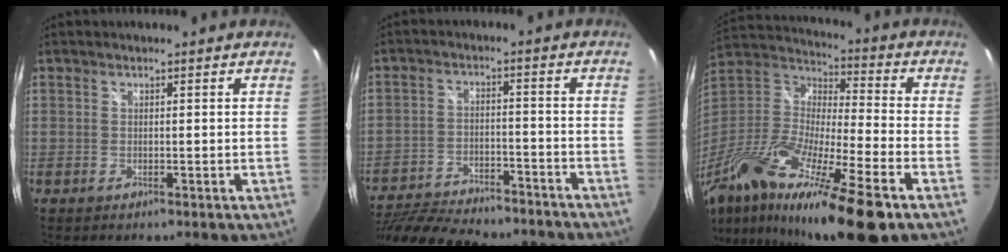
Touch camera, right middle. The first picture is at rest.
{"total": 23.4, "force": [-19.8, 6.5, 10.6], "torque": [-0.220, -0.030, -0.291]}
{"total": 27.4, "force": [-16.3, 4.1, 21.6], "torque": [-0.394, -0.052, -0.294]}